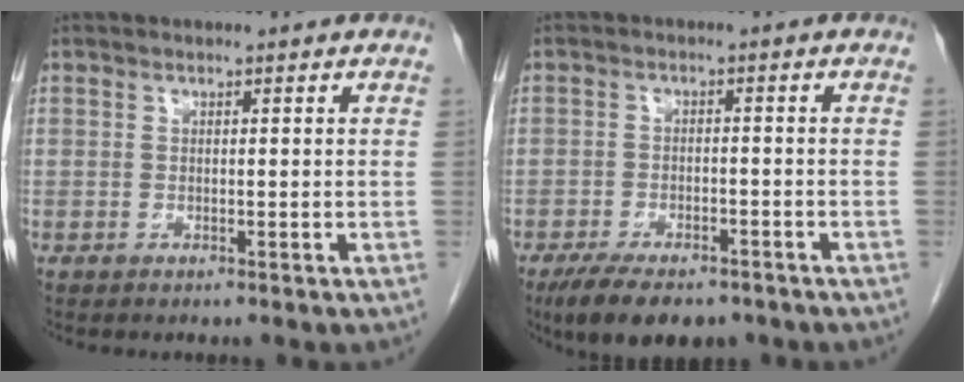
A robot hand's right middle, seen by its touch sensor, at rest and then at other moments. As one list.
[{"total": 9.9, "force": [-7.3, 3.9, 5.3], "torque": [-0.079, -0.006, -0.110]}]